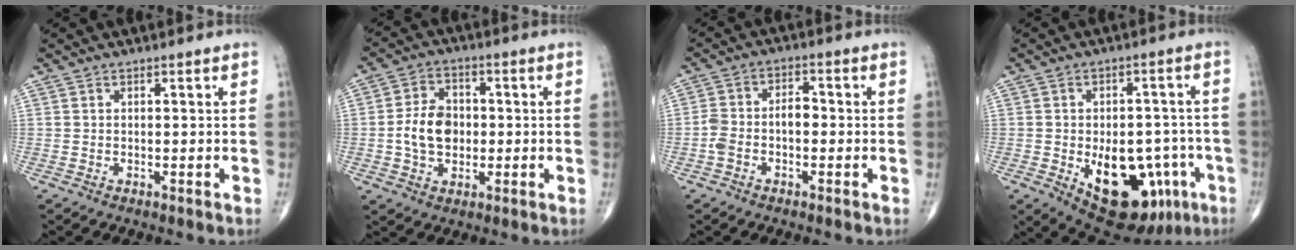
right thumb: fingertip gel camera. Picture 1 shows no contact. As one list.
[{"total": 8.9, "force": [-0.6, 6.6, 6.0], "torque": [-0.088, 0.013, -0.015]}, {"total": 5.7, "force": [-1.3, 3.4, 4.4], "torque": [-0.084, 0.031, -0.027]}, {"total": 18.9, "force": [-6.7, 10.8, 14.0], "torque": [-0.164, 0.020, -0.075]}]